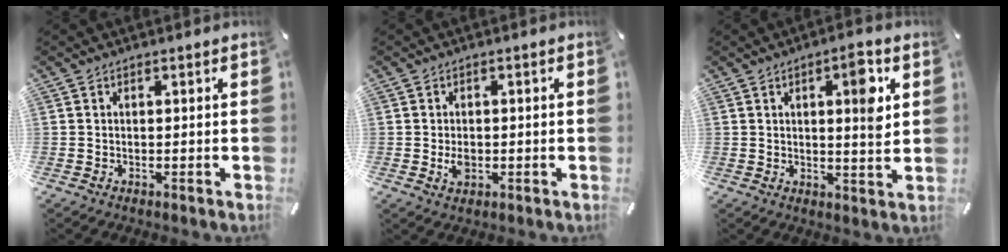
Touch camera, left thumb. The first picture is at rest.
{"total": 3.2, "force": [-0.6, 2.2, 2.1], "torque": [-0.046, 0.000, -0.012]}
{"total": 8.5, "force": [3.1, 2.4, 7.6], "torque": [-0.094, -0.019, 0.039]}